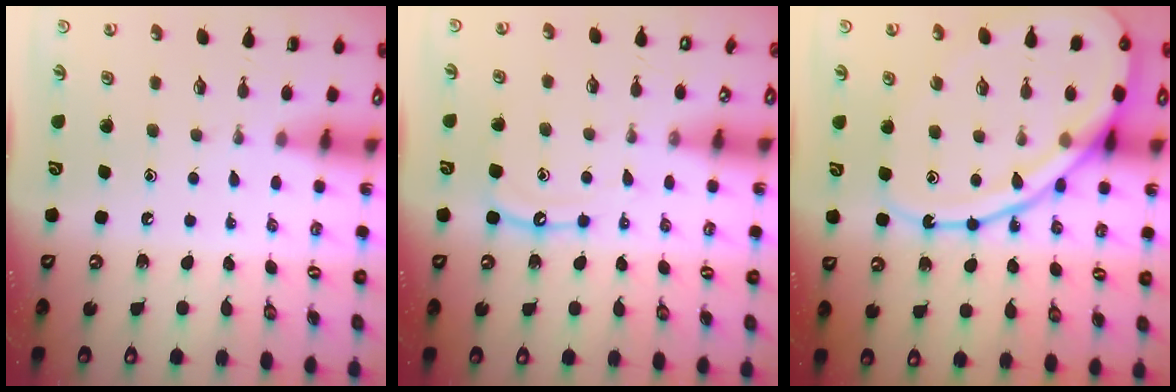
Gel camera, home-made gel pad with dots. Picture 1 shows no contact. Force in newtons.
{"total": 7.7, "press": 7.6, "slide": 0.7}
{"total": 19.0, "press": 18.9, "slide": 2.0}